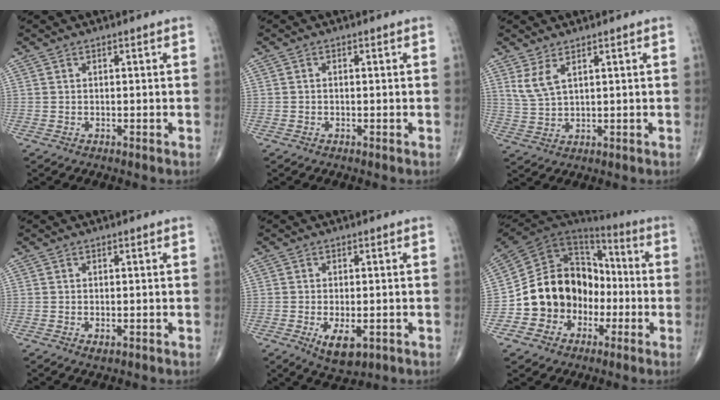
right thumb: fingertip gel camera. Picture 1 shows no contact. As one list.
[{"total": 0.0}, {"total": 4.4, "force": [2.4, 1.4, 3.4], "torque": [-0.077, -0.012, 0.060]}, {"total": 1.3, "force": [-0.5, 0.6, 1.0], "torque": [-0.014, -0.003, -0.007]}, {"total": 6.2, "force": [-2.1, 2.9, 5.1], "torque": [-0.078, -0.009, -0.026]}, {"total": 18.2, "force": [-4.4, 15.2, 8.9], "torque": [-0.112, 0.070, -0.075]}]